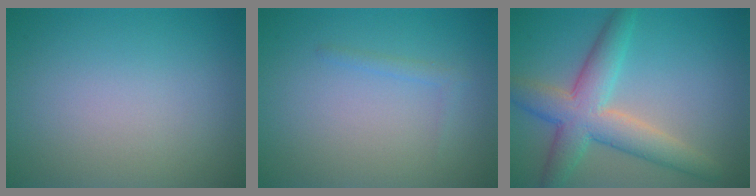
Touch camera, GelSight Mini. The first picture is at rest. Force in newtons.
{"total": 0.8, "press": 0.8, "slide": 0.1}
{"total": 6.2, "press": 6.2, "slide": 0.2}